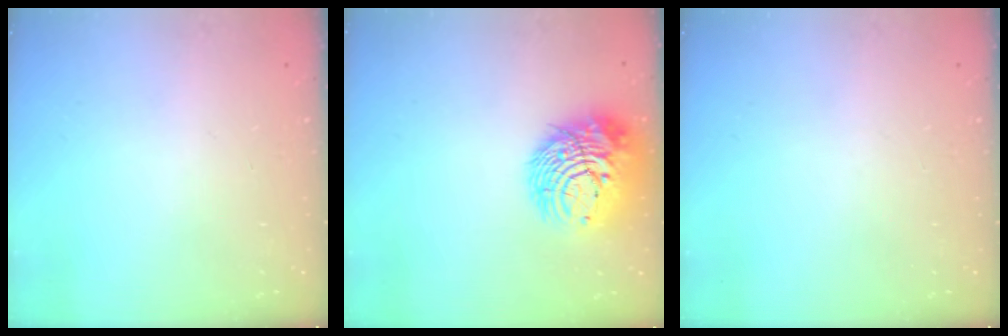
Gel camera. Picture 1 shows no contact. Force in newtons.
{"total": 14.9, "press": 14.8, "slide": 1.7}
{"total": 0.0}